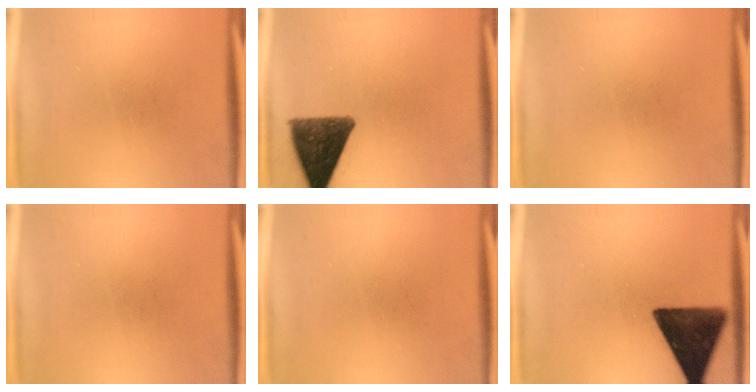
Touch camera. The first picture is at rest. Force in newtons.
{"total": 11.5}
{"total": 0.0}
{"total": 0.0}
{"total": 0.0}
{"total": 15.0}